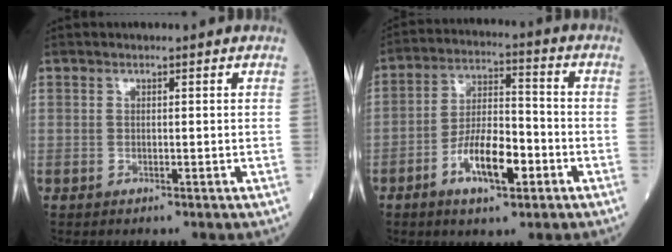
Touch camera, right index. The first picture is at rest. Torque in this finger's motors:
{"motor_torque": [0.30, -0.18, 0.21, 0.11]}